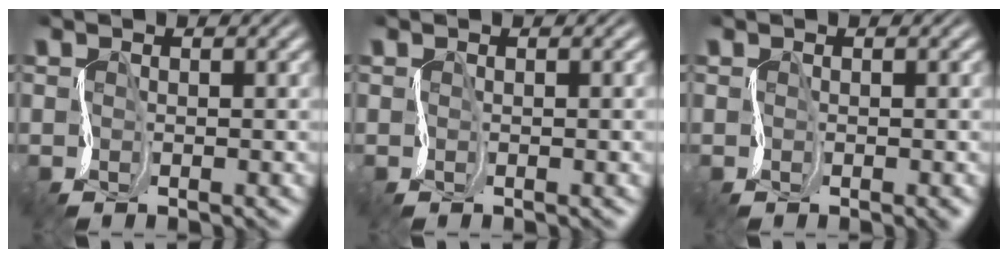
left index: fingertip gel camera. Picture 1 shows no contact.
{"total": 1.2, "force": [0.2, 0.6, 1.1], "torque": [-0.007, -0.001, -0.001]}
{"total": 1.3, "force": [-0.6, 0.4, 1.1], "torque": [-0.010, -0.001, -0.003]}